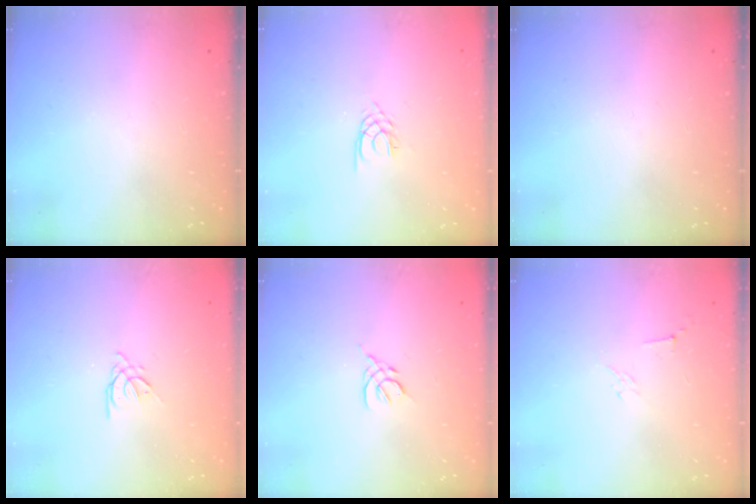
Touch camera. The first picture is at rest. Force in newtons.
{"total": 2.1, "press": 2.0, "slide": 0.3}
{"total": 0.0}
{"total": 1.9, "press": 1.8, "slide": 0.5}
{"total": 2.2, "press": 2.1, "slide": 0.6}
{"total": 2.9, "press": 2.8, "slide": 0.8}